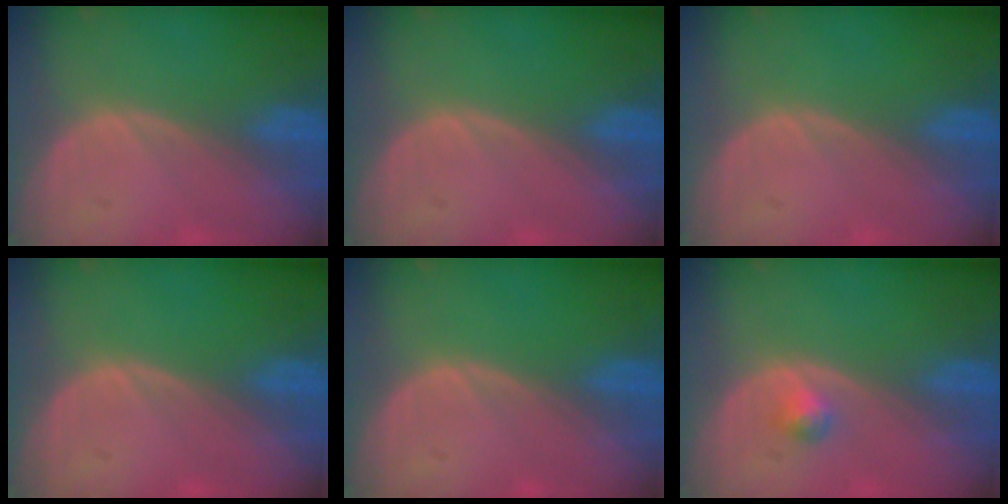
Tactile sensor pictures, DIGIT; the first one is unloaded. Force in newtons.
{"total": 0.0}
{"total": 0.0}
{"total": 0.0}
{"total": 0.0}
{"total": 1.5, "press": 1.5, "slide": 0.3}